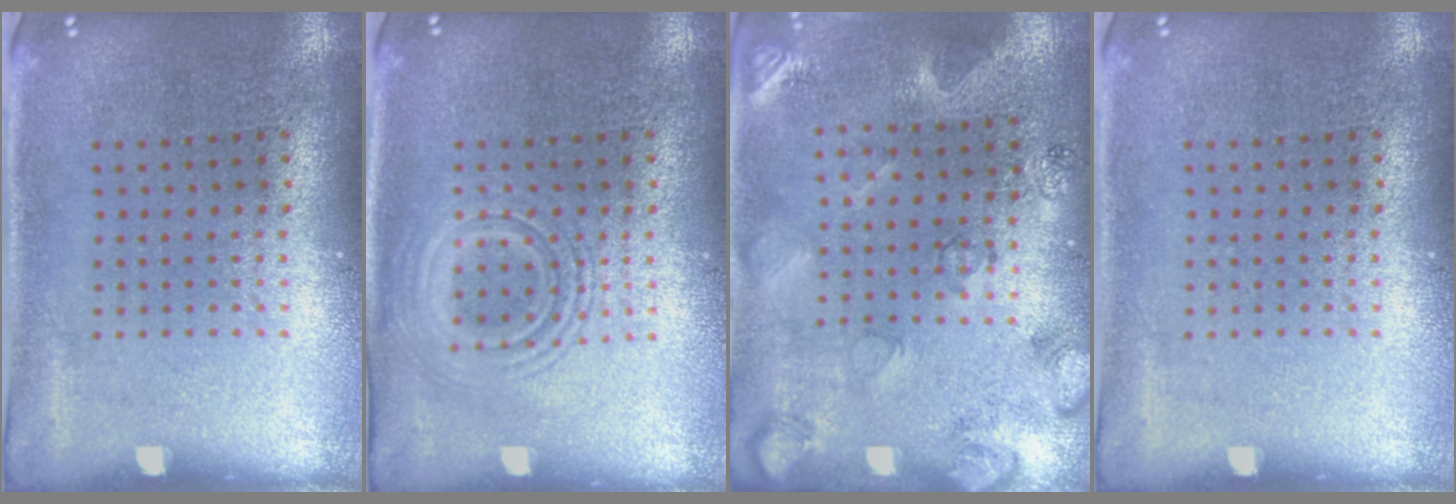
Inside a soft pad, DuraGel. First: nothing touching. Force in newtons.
{"total": 1.9, "press": 1.9, "slide": 0.3}
{"total": 2.1, "press": 1.9, "slide": 0.8}
{"total": 0.0}